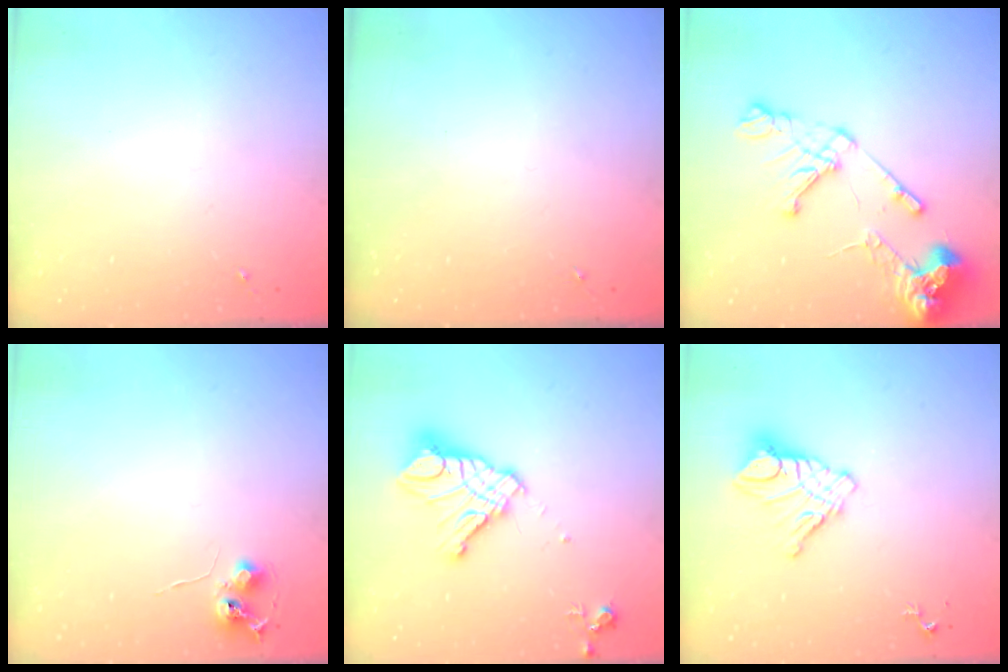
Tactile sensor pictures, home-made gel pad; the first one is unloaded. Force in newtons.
{"total": 0.0}
{"total": 14.1, "press": 14.0, "slide": 1.9}
{"total": 6.4, "press": 6.3, "slide": 0.7}
{"total": 15.8, "press": 15.7, "slide": 1.7}
{"total": 11.5, "press": 11.4, "slide": 0.8}